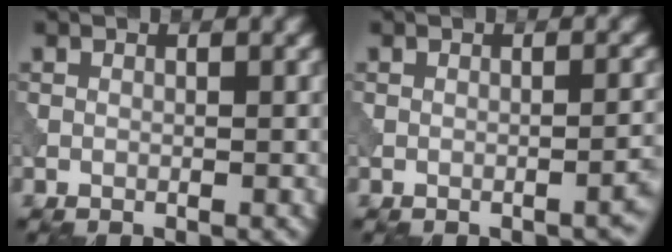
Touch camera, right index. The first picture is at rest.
{"total": 1.6, "force": [-0.9, 0.5, 1.2], "torque": [-0.011, 0.005, -0.014]}